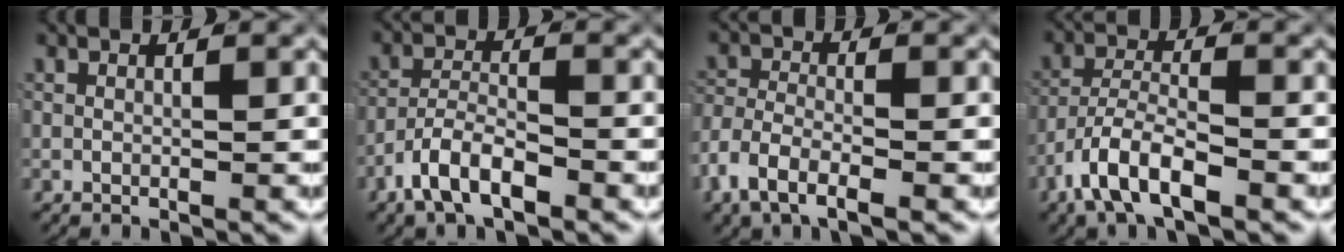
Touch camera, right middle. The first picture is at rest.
{"total": 4.4, "force": [-2.9, 1.9, 2.8], "torque": [-0.048, -0.001, -0.057]}
{"total": 4.3, "force": [-2.3, 2.2, 2.9], "torque": [-0.068, -0.009, -0.038]}
{"total": 4.8, "force": [-3.0, 1.8, 3.3], "torque": [-0.065, -0.003, -0.056]}